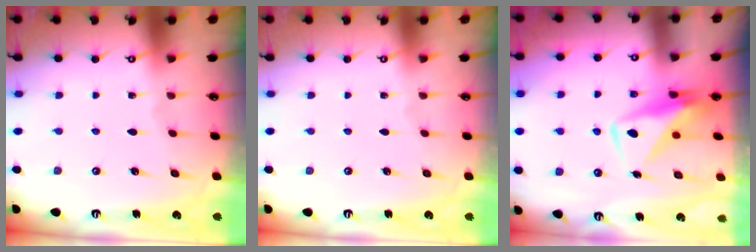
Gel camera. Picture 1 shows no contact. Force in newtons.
{"total": 0.0}
{"total": 10.6, "press": 10.6, "slide": 0.8}